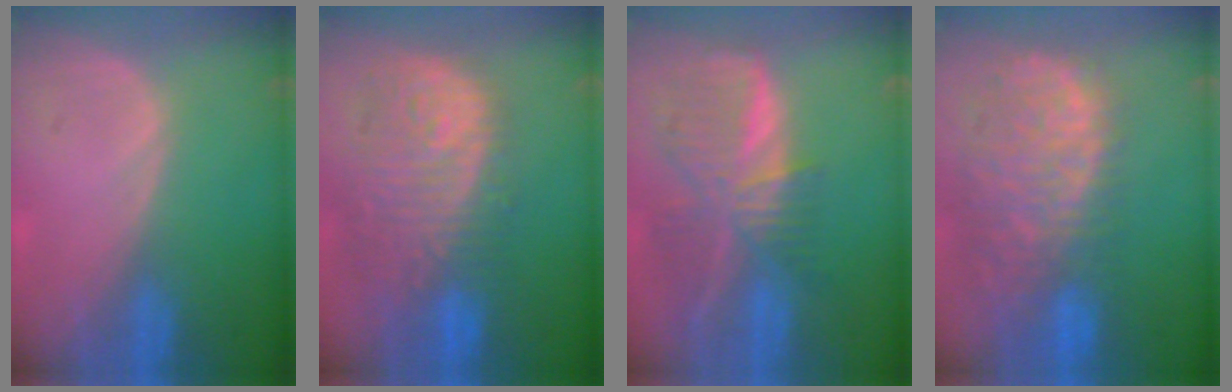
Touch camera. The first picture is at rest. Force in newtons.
{"total": 12.4, "press": 10.8, "slide": 6.0}
{"total": 9.4, "press": 8.3, "slide": 4.6}
{"total": 13.5, "press": 11.0, "slide": 7.8}